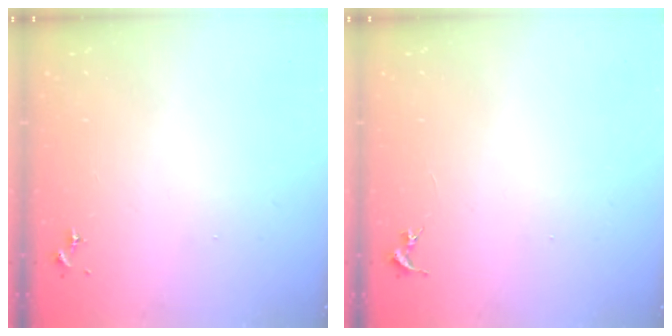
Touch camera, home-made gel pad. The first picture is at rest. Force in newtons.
{"total": 0.0}